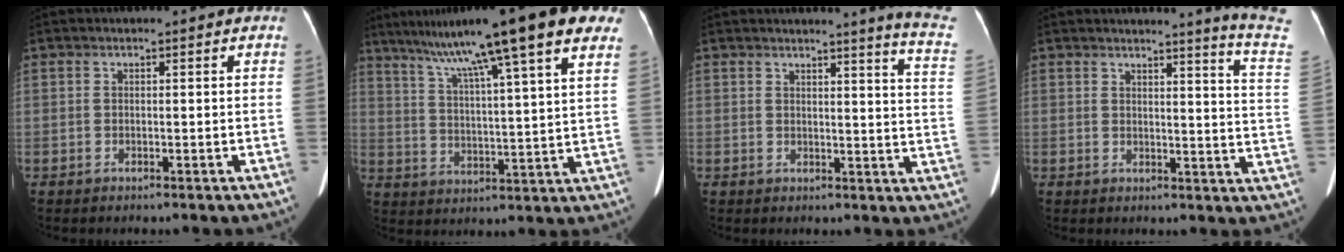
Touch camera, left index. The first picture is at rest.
{"total": 22.1, "force": [15.2, 0.7, 16.0], "torque": [-0.253, 0.038, 0.210]}
{"total": 9.3, "force": [8.5, -1.4, 3.6], "torque": [-0.036, -0.076, 0.068]}
{"total": 9.8, "force": [9.2, -2.5, 2.3], "torque": [-0.029, -0.103, 0.085]}